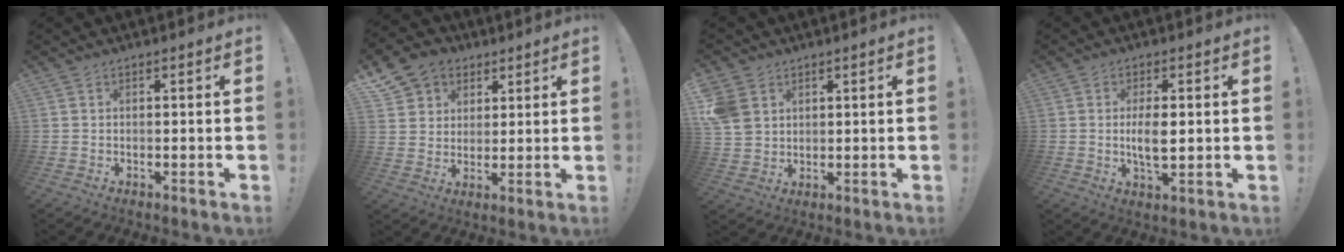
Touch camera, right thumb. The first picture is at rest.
{"total": 9.7, "force": [4.8, 8.1, 2.5], "torque": [-0.040, -0.025, 0.100]}
{"total": 7.5, "force": [3.3, 6.0, 3.0], "torque": [-0.069, -0.008, 0.070]}
{"total": 6.4, "force": [0.1, 2.6, 5.8], "torque": [-0.109, -0.011, -0.007]}